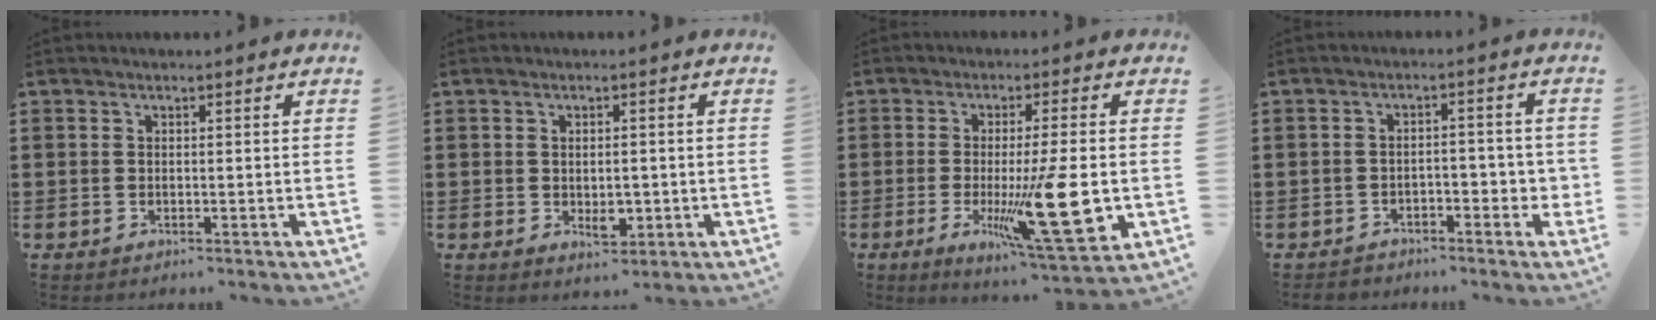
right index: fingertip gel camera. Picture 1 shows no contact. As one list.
[{"total": 3.3, "force": [-0.3, 1.6, 2.9], "torque": [-0.043, 0.001, -0.006]}, {"total": 15.6, "force": [-2.6, 3.0, 15.1], "torque": [-0.244, -0.023, -0.029]}, {"total": 3.0, "force": [-1.7, 1.6, 1.9], "torque": [-0.035, 0.006, -0.035]}]